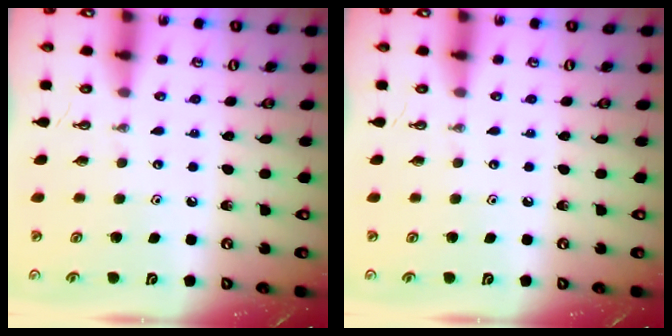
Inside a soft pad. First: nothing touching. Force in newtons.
{"total": 0.0}